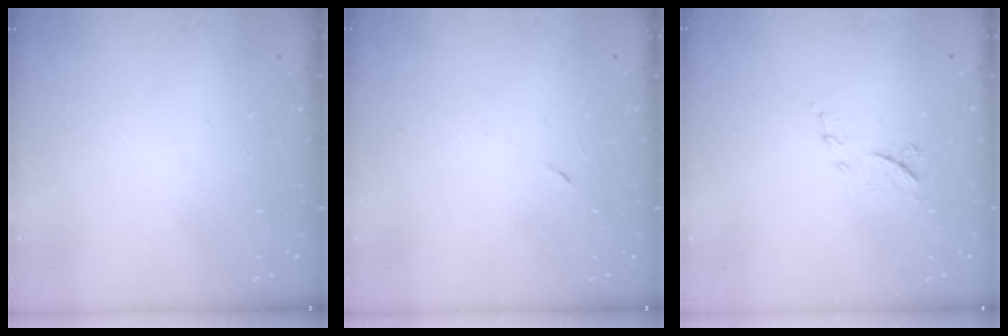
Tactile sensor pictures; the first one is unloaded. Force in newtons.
{"total": 2.9, "press": 2.7, "slide": 1.0}
{"total": 6.9, "press": 6.9, "slide": 0.5}